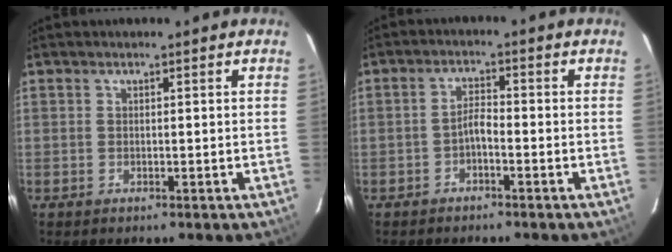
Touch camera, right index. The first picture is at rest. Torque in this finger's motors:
{"motor_torque": [0.44, -0.24, 0.36, 0.07]}